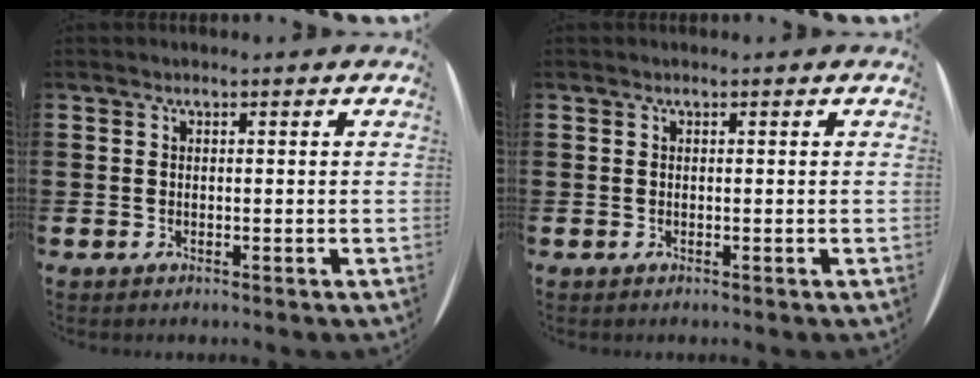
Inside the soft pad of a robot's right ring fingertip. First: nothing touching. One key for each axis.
{"total": 0.0}